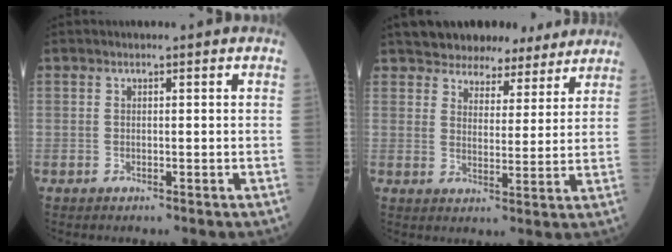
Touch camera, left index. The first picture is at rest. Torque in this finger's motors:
{"motor_torque": [-1.05, -1.09, -0.90, 0.16]}